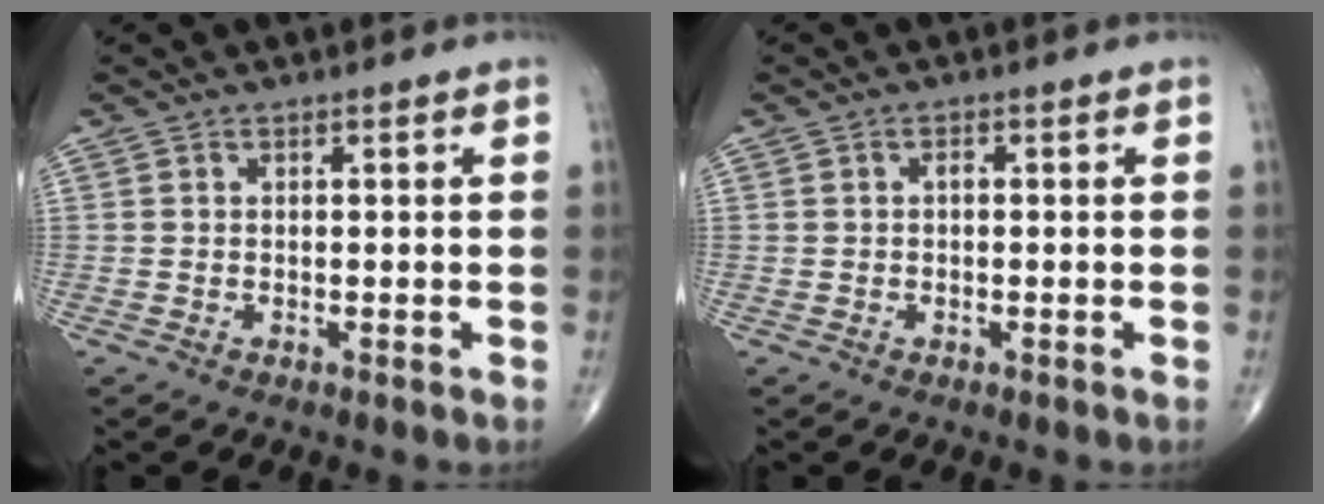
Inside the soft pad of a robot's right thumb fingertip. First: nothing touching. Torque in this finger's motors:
{"motor_torque": [1.18, 1.59, -0.16, -0.08, 0.00]}